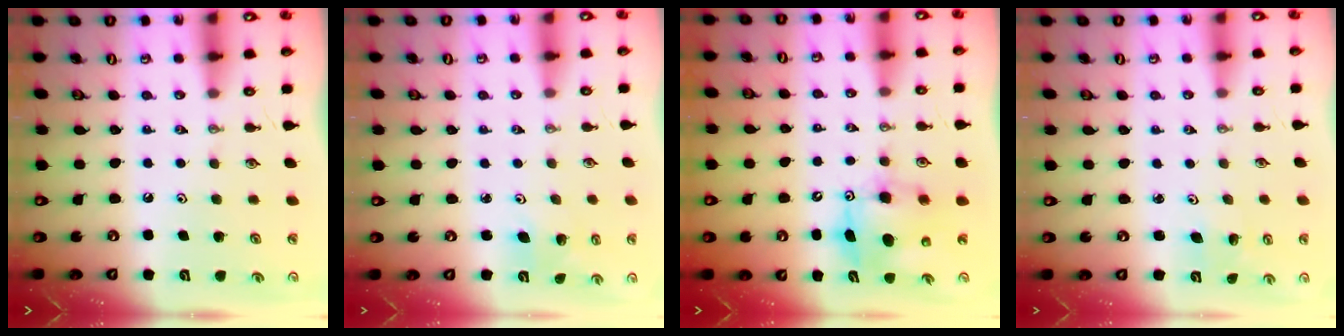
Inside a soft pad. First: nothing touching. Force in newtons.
{"total": 4.7, "press": 4.1, "slide": 2.1}
{"total": 8.3, "press": 8.1, "slide": 1.9}
{"total": 2.8, "press": 2.8, "slide": 0.3}